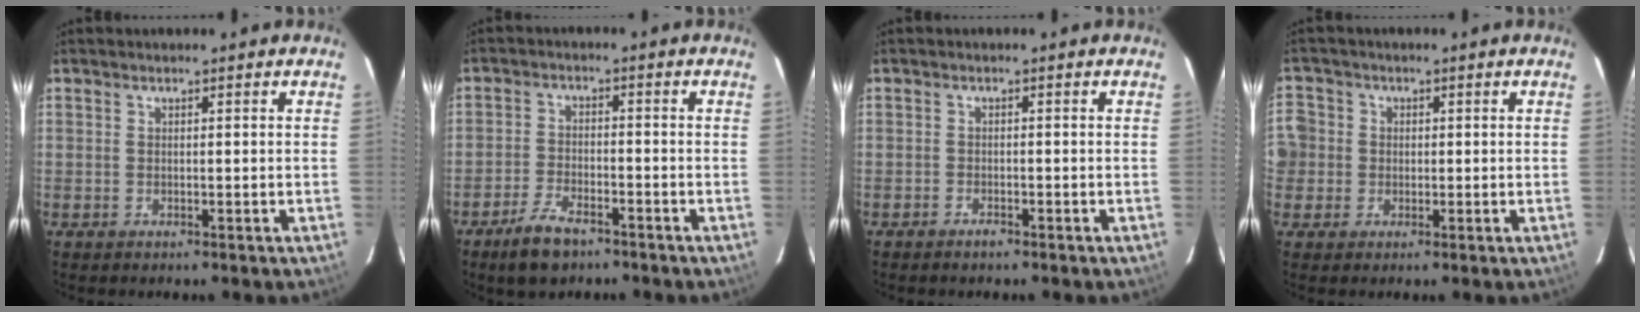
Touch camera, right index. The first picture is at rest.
{"total": 6.9, "force": [-5.0, 2.9, 3.8], "torque": [-0.096, -0.003, -0.091]}
{"total": 1.4, "force": [-1.2, 0.5, 0.5], "torque": [-0.015, 0.001, -0.026]}
{"total": 6.6, "force": [-1.4, 6.3, 1.5], "torque": [-0.031, 0.025, -0.030]}